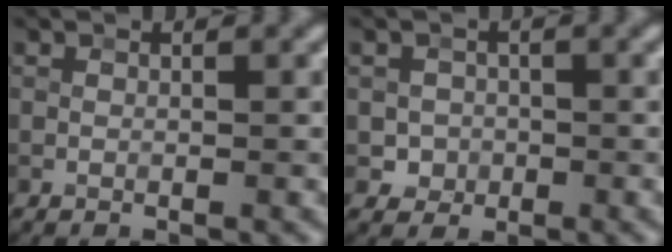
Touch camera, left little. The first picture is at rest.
{"total": 1.9, "force": [-0.2, 1.9, 0.3], "torque": [0.009, 0.000, -0.005]}